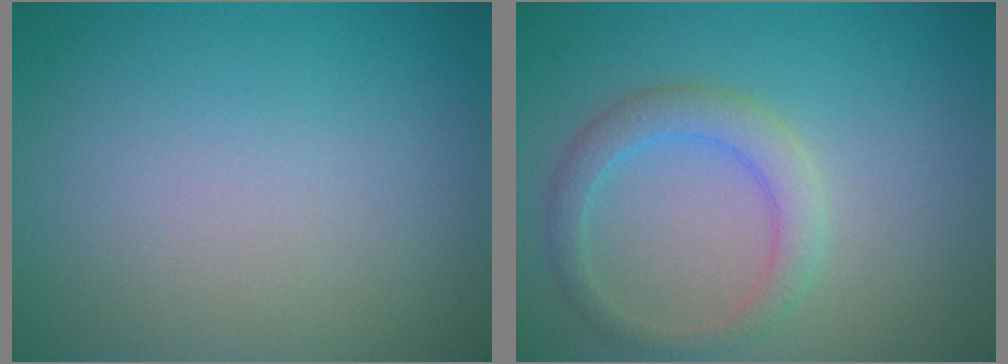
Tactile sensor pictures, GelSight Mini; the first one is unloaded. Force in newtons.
{"total": 2.9, "press": 2.9, "slide": 0.1}